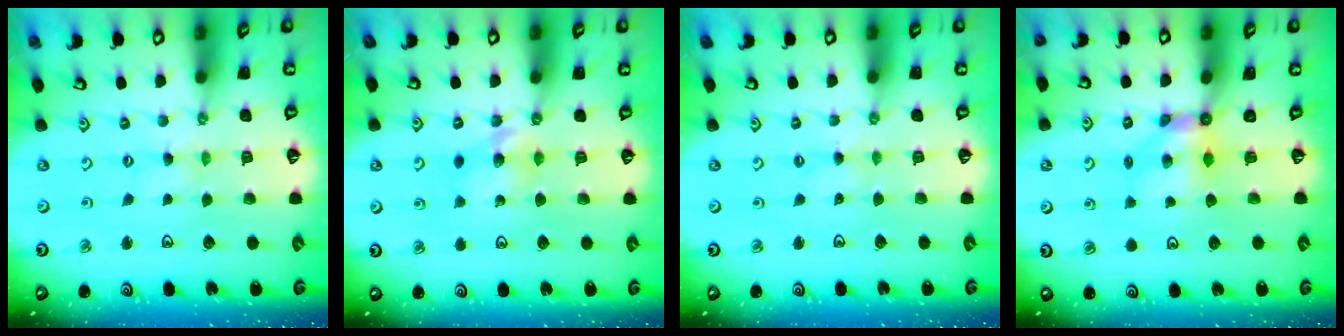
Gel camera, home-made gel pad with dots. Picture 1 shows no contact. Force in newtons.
{"total": 7.5, "press": 7.4, "slide": 0.6}
{"total": 1.4, "press": 1.4, "slide": 0.3}
{"total": 5.3, "press": 5.3, "slide": 0.2}